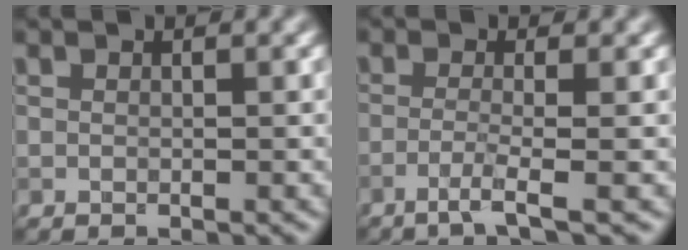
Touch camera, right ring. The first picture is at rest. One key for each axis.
{"total": 2.5, "fx": -1.3, "fy": 0.2, "fz": 2.1, "tx": -0.034, "ty": 0.000, "tz": -0.042}